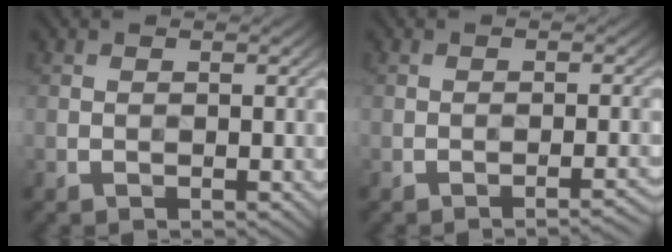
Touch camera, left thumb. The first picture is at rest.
{"total": 2.0, "force": [-1.4, 0.3, 1.5], "torque": [-0.014, 0.007, -0.025]}